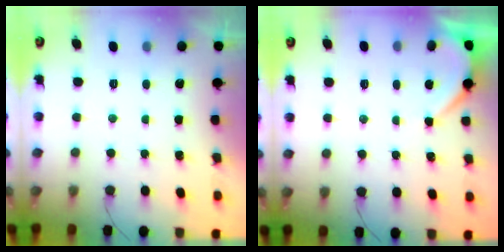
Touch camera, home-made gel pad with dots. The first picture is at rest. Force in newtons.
{"total": 3.5, "press": 3.4, "slide": 0.5}